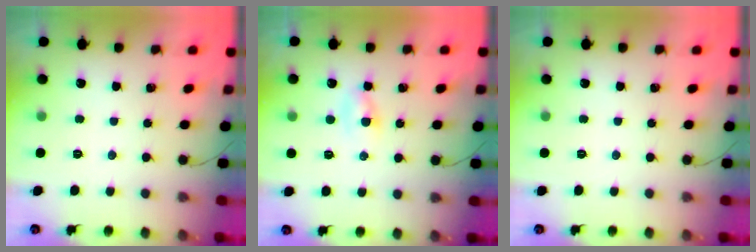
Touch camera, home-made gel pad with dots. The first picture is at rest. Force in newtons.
{"total": 2.3, "press": 2.1, "slide": 0.9}
{"total": 0.0}